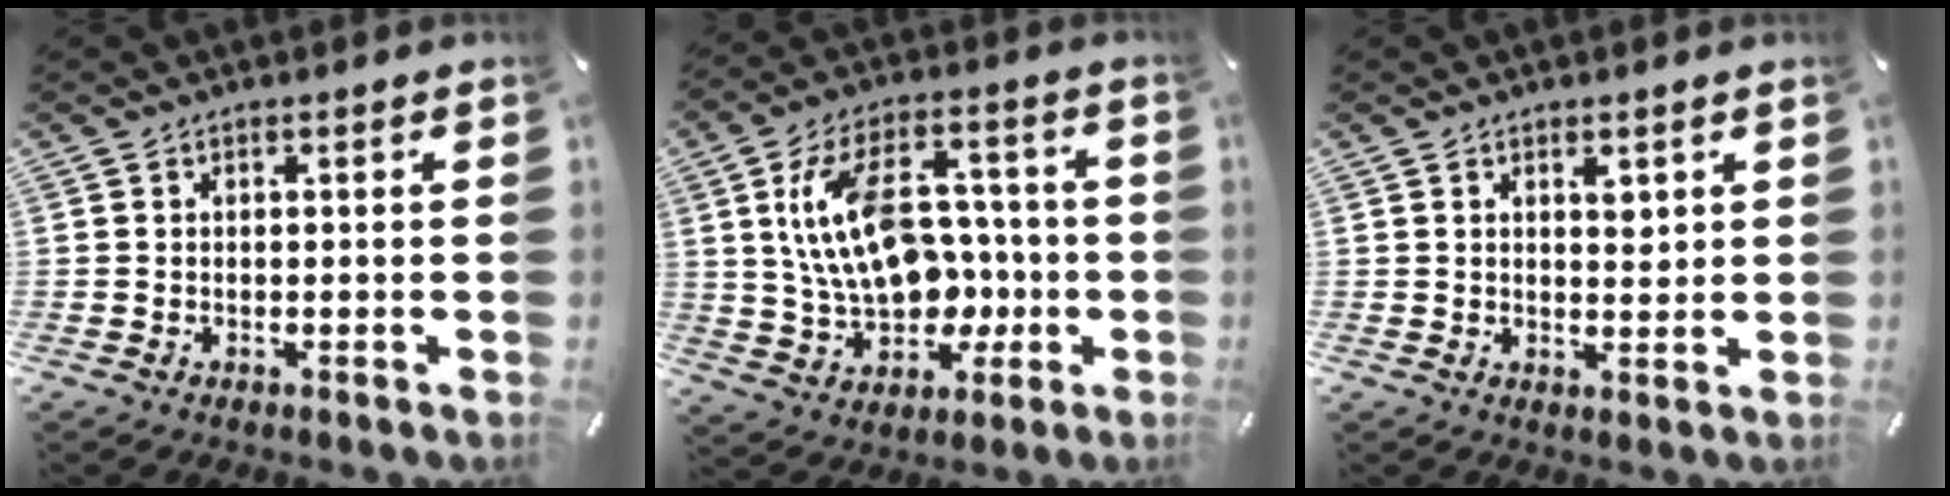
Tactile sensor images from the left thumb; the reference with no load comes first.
{"total": 18.8, "force": [1.7, 13.2, 13.2], "torque": [-0.237, 0.003, 0.036]}
{"total": 4.9, "force": [3.3, 1.4, 3.4], "torque": [-0.052, -0.024, 0.051]}